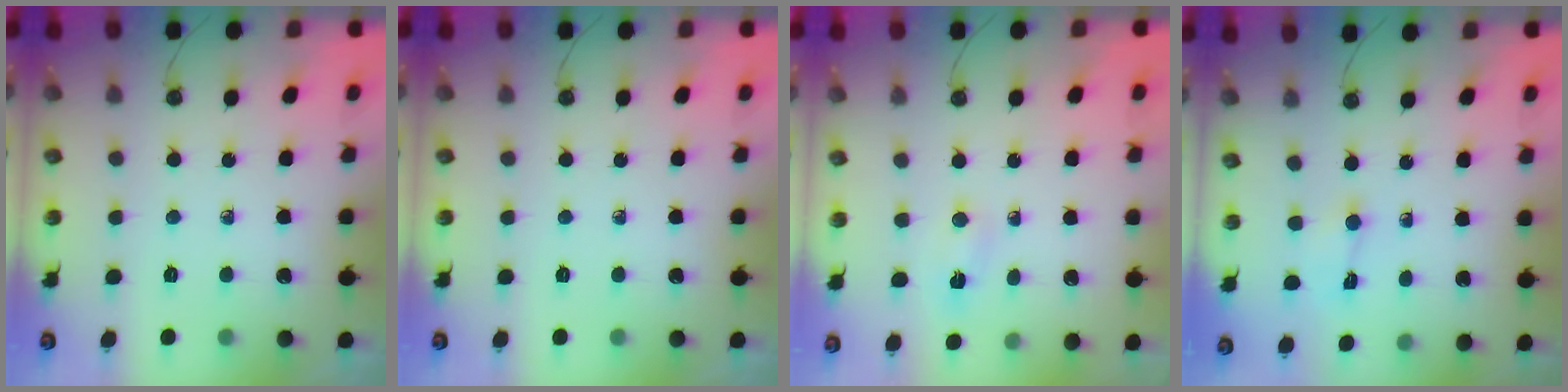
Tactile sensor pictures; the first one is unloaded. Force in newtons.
{"total": 0.0}
{"total": 12.3, "press": 2.8, "slide": 11.9}
{"total": 1.2, "press": 1.0, "slide": 0.6}